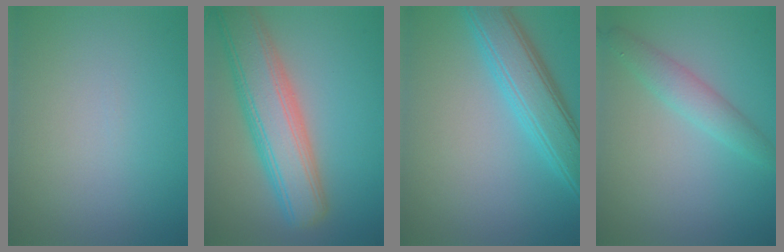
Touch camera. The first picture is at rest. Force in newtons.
{"total": 8.0, "press": 8.0, "slide": 0.4}
{"total": 5.7, "press": 5.7, "slide": 0.3}
{"total": 2.6, "press": 2.6, "slide": 0.1}